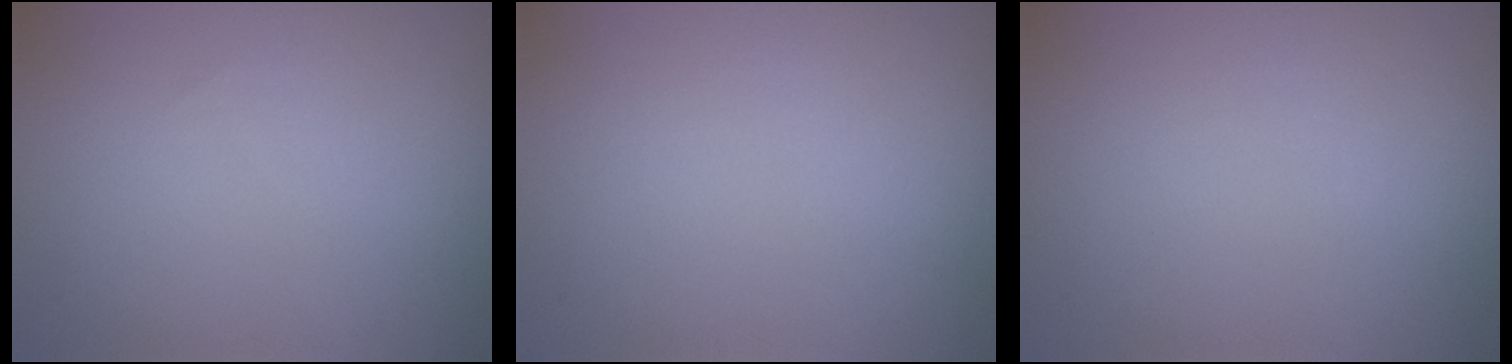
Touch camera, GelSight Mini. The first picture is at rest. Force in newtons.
{"total": 0.0}
{"total": 0.0}